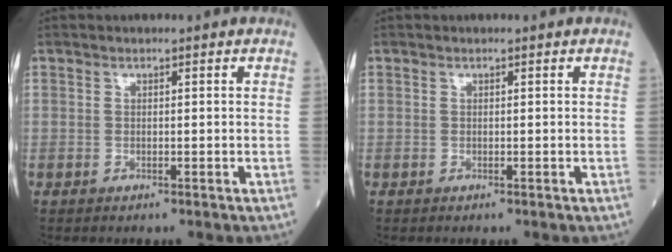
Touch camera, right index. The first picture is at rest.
{"total": 0.0}